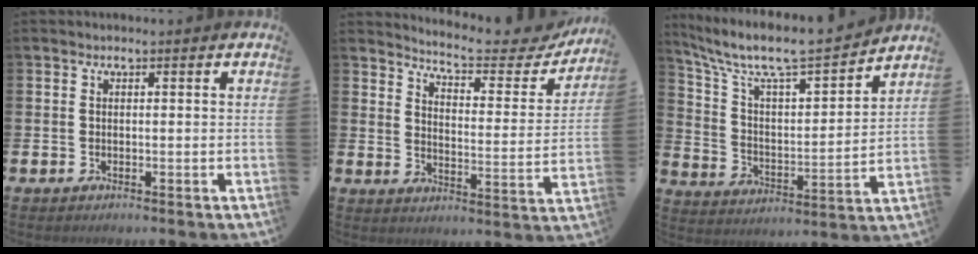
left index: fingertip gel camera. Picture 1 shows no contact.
{"total": 5.8, "force": [5.5, 0.9, 1.4], "torque": [-0.043, -0.047, 0.088]}
{"total": 8.6, "force": [7.7, 1.6, 3.4], "torque": [-0.104, -0.055, 0.128]}